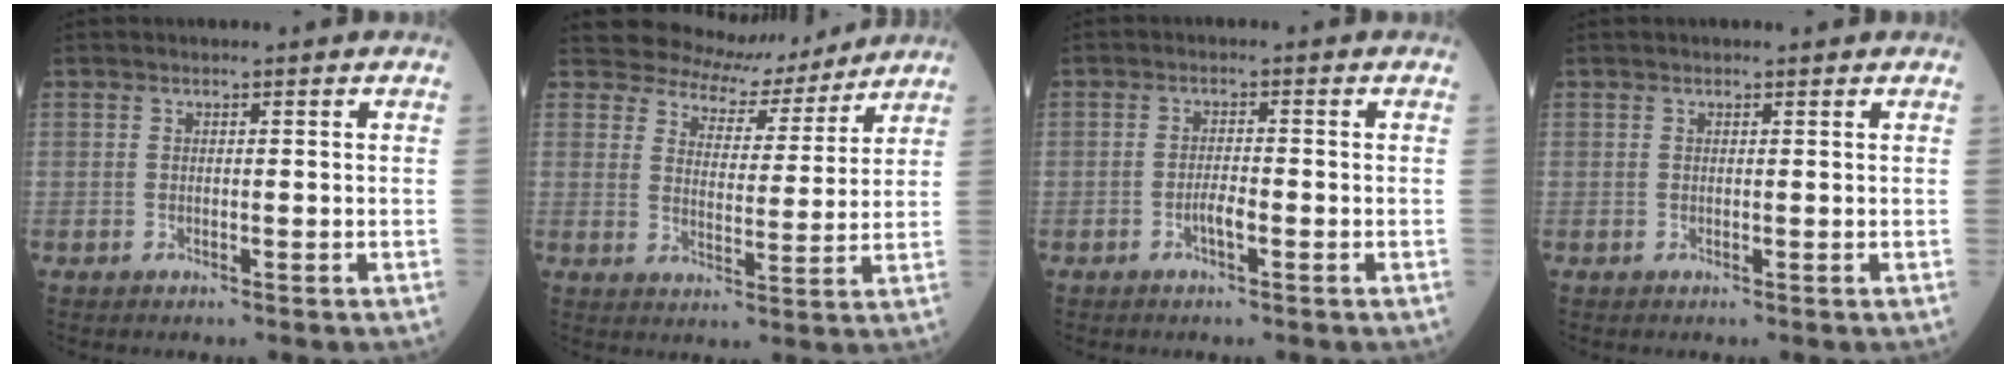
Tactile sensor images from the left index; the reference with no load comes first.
{"total": 9.3, "force": [8.6, 3.3, 0.7], "torque": [-0.014, 0.000, 0.119]}
{"total": 1.9, "force": [-0.9, 0.3, 1.7], "torque": [-0.032, 0.002, -0.018]}
{"total": 1.5, "force": [1.3, 0.4, 0.6], "torque": [-0.011, 0.016, 0.018]}